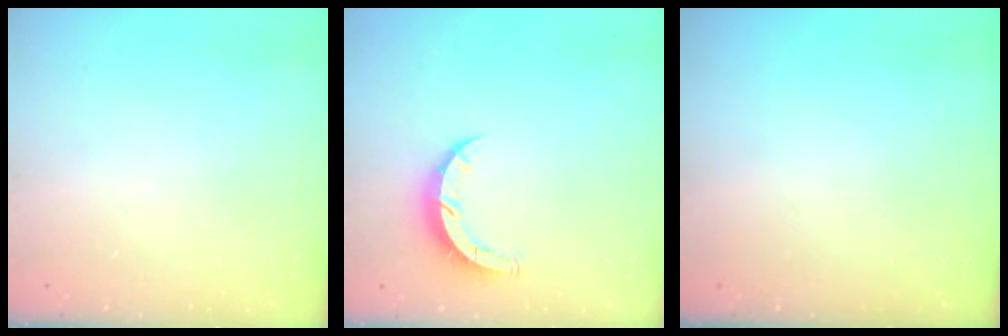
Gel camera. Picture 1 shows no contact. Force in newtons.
{"total": 5.5, "press": 5.5, "slide": 0.5}
{"total": 0.0}